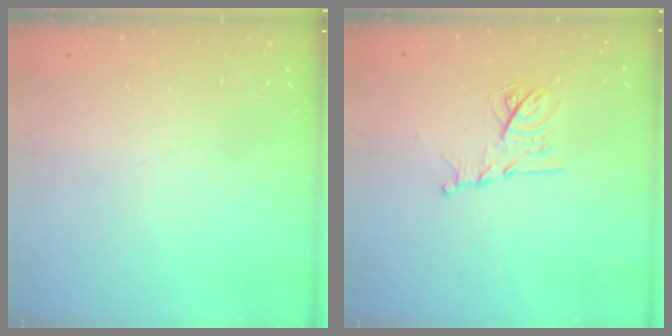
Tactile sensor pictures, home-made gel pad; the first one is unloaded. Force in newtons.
{"total": 11.7, "press": 11.7, "slide": 0.1}